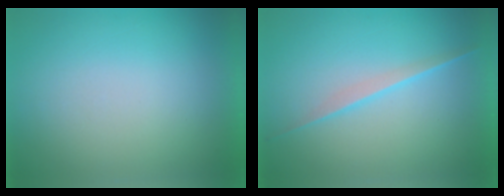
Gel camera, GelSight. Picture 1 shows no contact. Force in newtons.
{"total": 2.1}